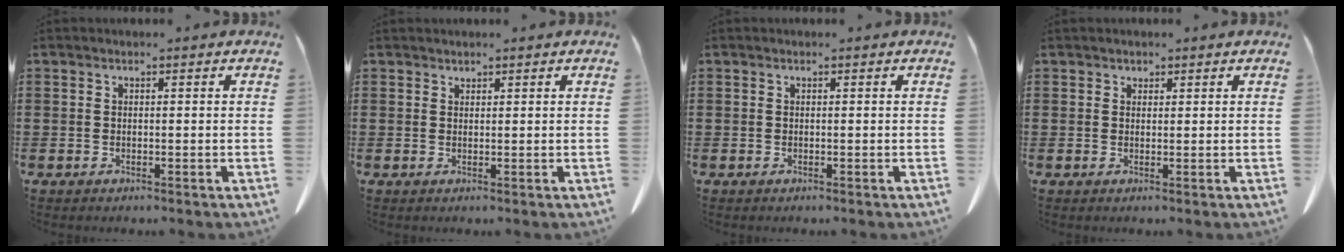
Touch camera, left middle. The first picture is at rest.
{"total": 0.9, "force": [0.9, 0.2, 0.0], "torque": [-0.003, -0.003, 0.019]}
{"total": 0.0}
{"total": 0.9, "force": [0.8, 0.5, 0.0], "torque": [-0.004, -0.001, 0.017]}